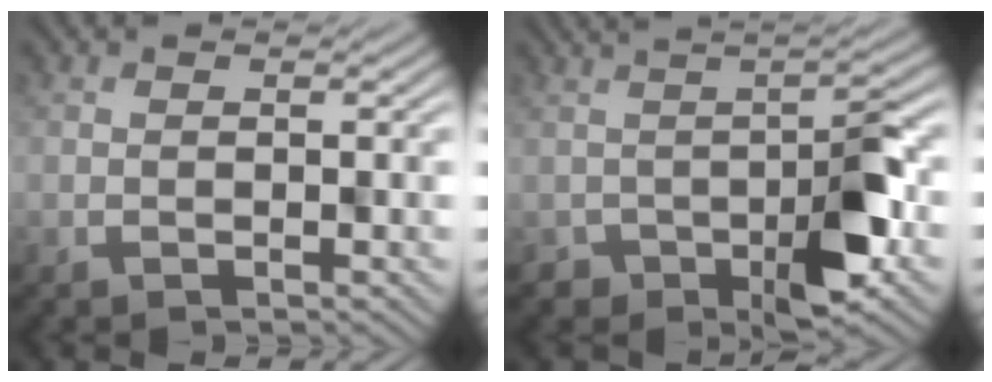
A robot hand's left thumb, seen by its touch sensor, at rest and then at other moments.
{"total": 5.3, "force": [-1.5, 2.2, 4.7], "torque": [-0.062, 0.002, -0.019]}